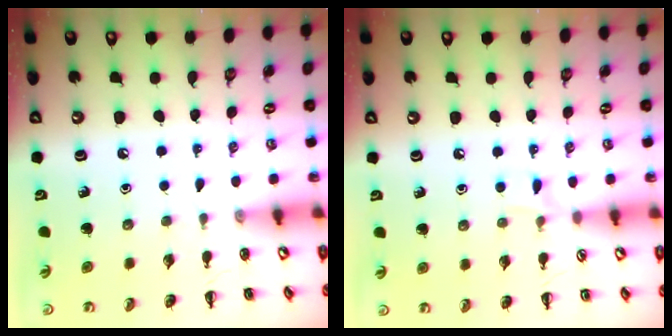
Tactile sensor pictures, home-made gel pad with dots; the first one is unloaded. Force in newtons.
{"total": 4.0, "press": 3.7, "slide": 1.6}